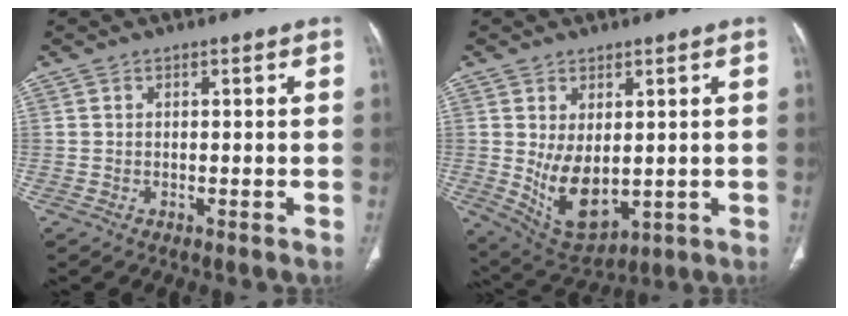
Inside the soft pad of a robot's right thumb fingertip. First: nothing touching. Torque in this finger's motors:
{"motor_torque": [-0.54, 1.01, 0.62, 0.65, 0.34]}